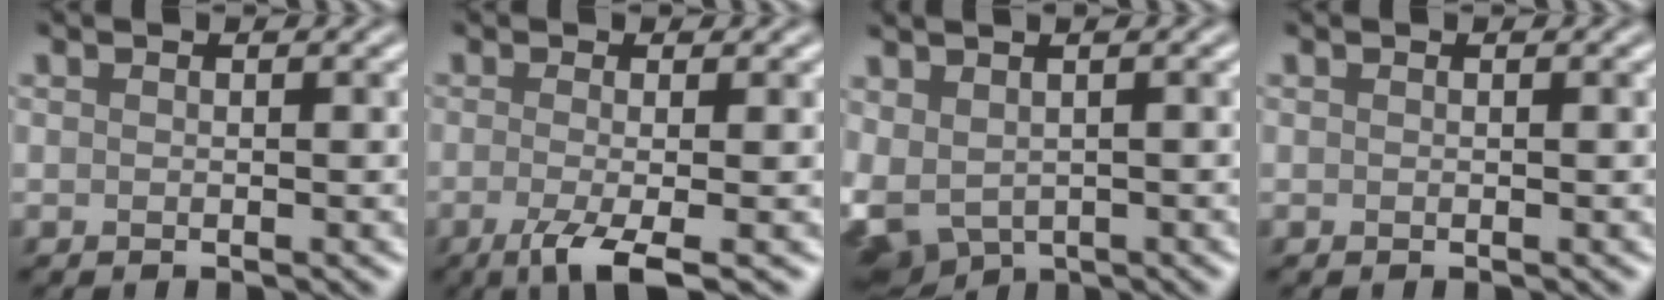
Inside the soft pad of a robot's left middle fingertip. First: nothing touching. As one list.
[{"total": 3.9, "force": [-1.5, 0.9, 3.5], "torque": [-0.062, -0.006, -0.037]}, {"total": 5.5, "force": [0.1, 3.9, 4.0], "torque": [-0.088, -0.015, 0.024]}, {"total": 0.0}]